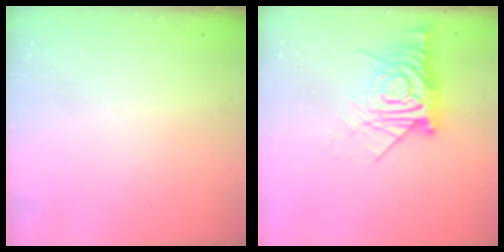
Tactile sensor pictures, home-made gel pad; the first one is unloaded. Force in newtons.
{"total": 14.9, "press": 14.9, "slide": 1.5}